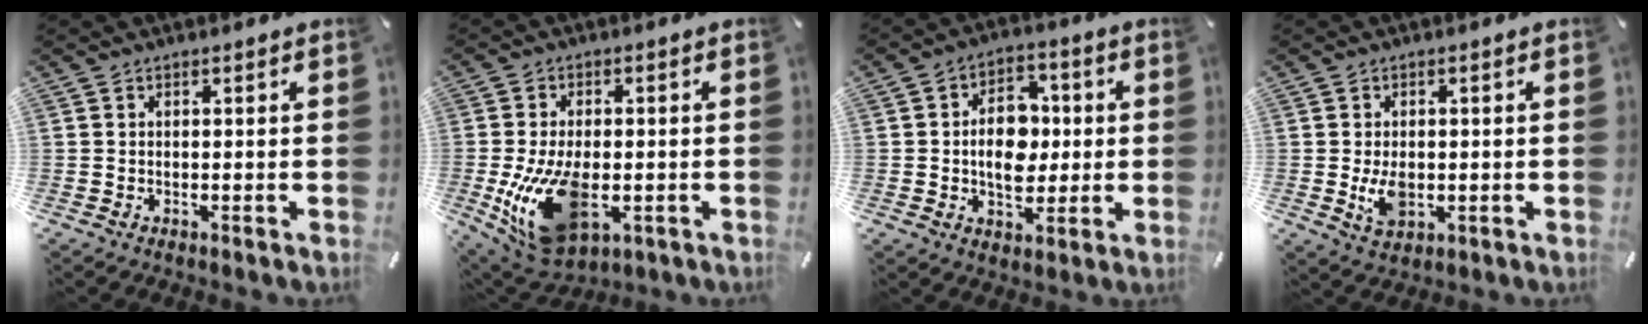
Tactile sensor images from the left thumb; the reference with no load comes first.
{"total": 17.1, "force": [-3.5, 9.8, 13.5], "torque": [-0.266, -0.013, -0.048]}
{"total": 11.3, "force": [-0.4, 8.4, 7.5], "torque": [-0.114, 0.008, -0.008]}
{"total": 5.7, "force": [-0.8, 3.7, 4.3], "torque": [-0.102, -0.003, -0.017]}